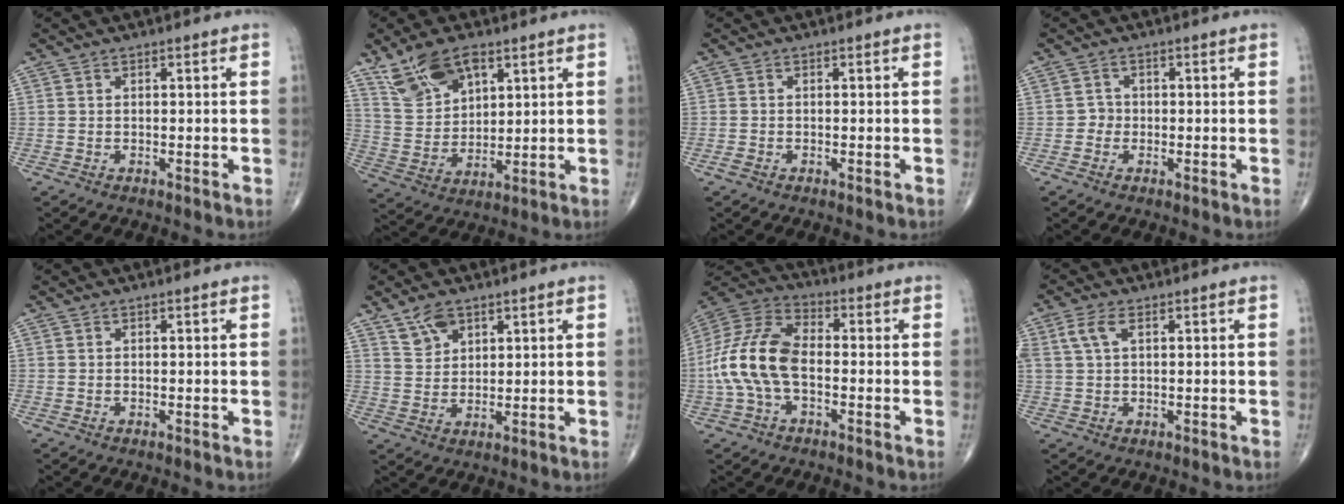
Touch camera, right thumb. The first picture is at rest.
{"total": 11.4, "force": [6.9, 5.8, 7.0], "torque": [-0.118, -0.021, 0.144]}
{"total": 1.2, "force": [-0.6, 0.5, 0.9], "torque": [-0.021, -0.001, -0.013]}
{"total": 1.6, "force": [-0.5, 1.5, 0.4], "torque": [0.006, 0.008, -0.015]}
{"total": 0.0}
{"total": 5.0, "force": [3.4, 2.8, 2.3], "torque": [-0.028, -0.018, 0.070]}
{"total": 14.8, "force": [-2.1, 8.3, 12.1], "torque": [-0.259, 0.036, -0.045]}
{"total": 4.1, "force": [1.5, 2.1, 3.2], "torque": [-0.084, 0.014, 0.033]}